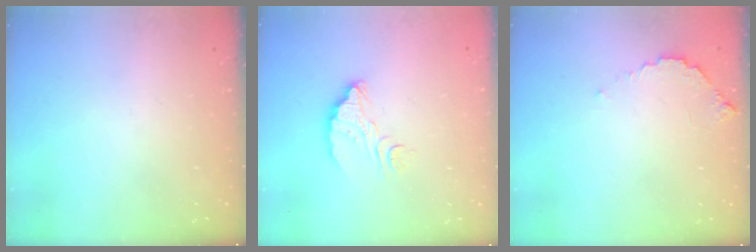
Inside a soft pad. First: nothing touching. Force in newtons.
{"total": 7.2, "press": 7.2, "slide": 0.5}
{"total": 3.9, "press": 3.9, "slide": 0.2}